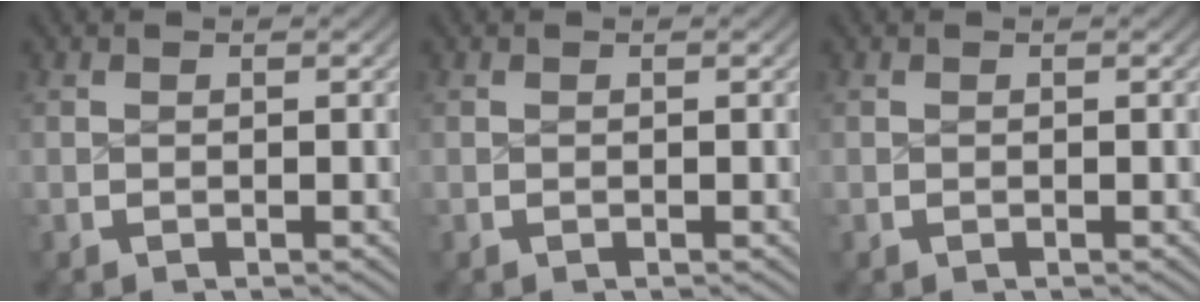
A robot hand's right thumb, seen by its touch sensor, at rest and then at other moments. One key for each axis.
{"total": 0.0}
{"total": 0.0}